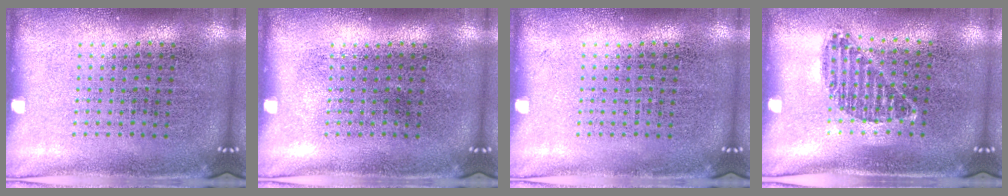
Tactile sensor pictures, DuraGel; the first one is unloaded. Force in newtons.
{"total": 0.0}
{"total": 0.0}
{"total": 1.0, "press": 0.9, "slide": 0.5}